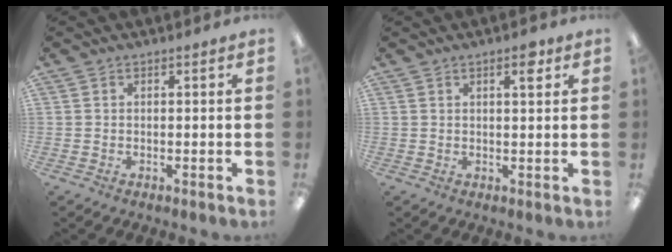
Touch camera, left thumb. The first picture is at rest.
{"total": 3.5, "force": [2.1, 1.0, 2.5], "torque": [-0.031, -0.006, 0.030]}